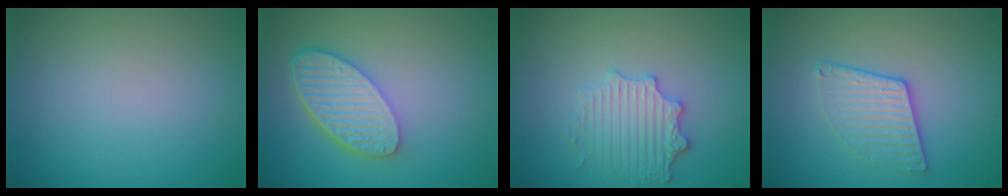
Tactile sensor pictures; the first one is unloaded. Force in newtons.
{"total": 6.1, "press": 4.7, "slide": 3.9}
{"total": 3.9, "press": 3.2, "slide": 2.3}
{"total": 2.8, "press": 2.3, "slide": 1.6}